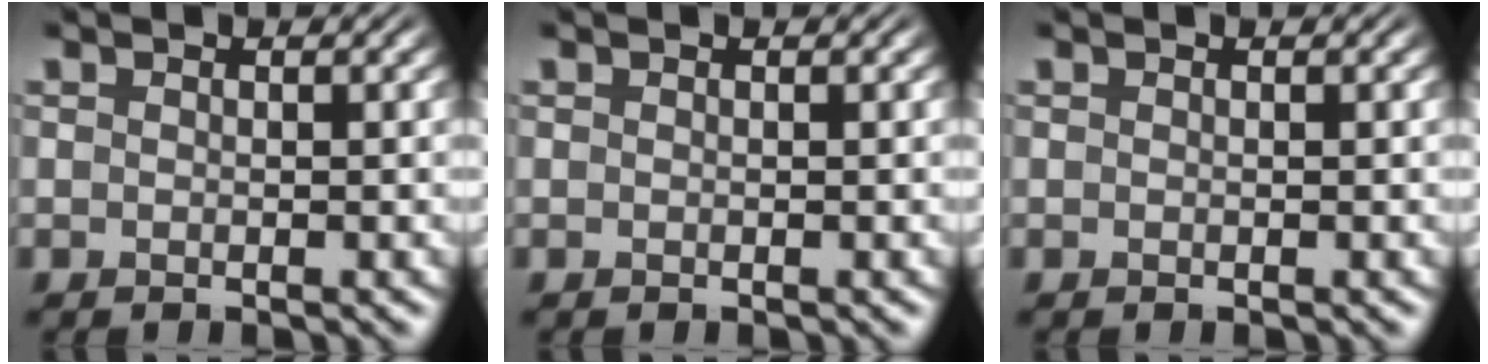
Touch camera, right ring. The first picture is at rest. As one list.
[{"total": 0.0}, {"total": 0.0}]